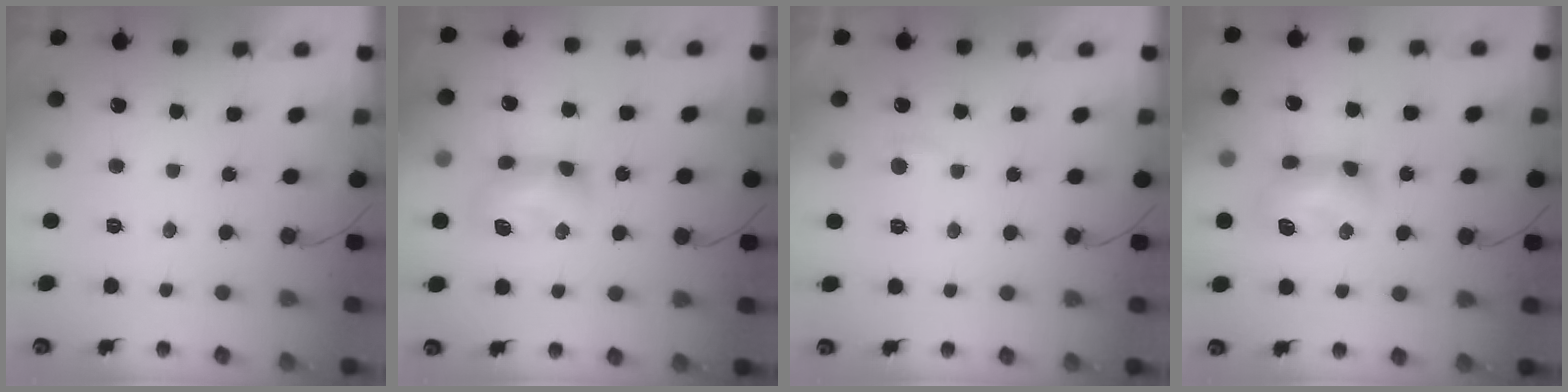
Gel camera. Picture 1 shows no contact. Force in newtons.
{"total": 10.3, "press": 10.2, "slide": 0.8}
{"total": 2.7, "press": 2.7, "slide": 0.2}
{"total": 10.5, "press": 10.4, "slide": 0.9}